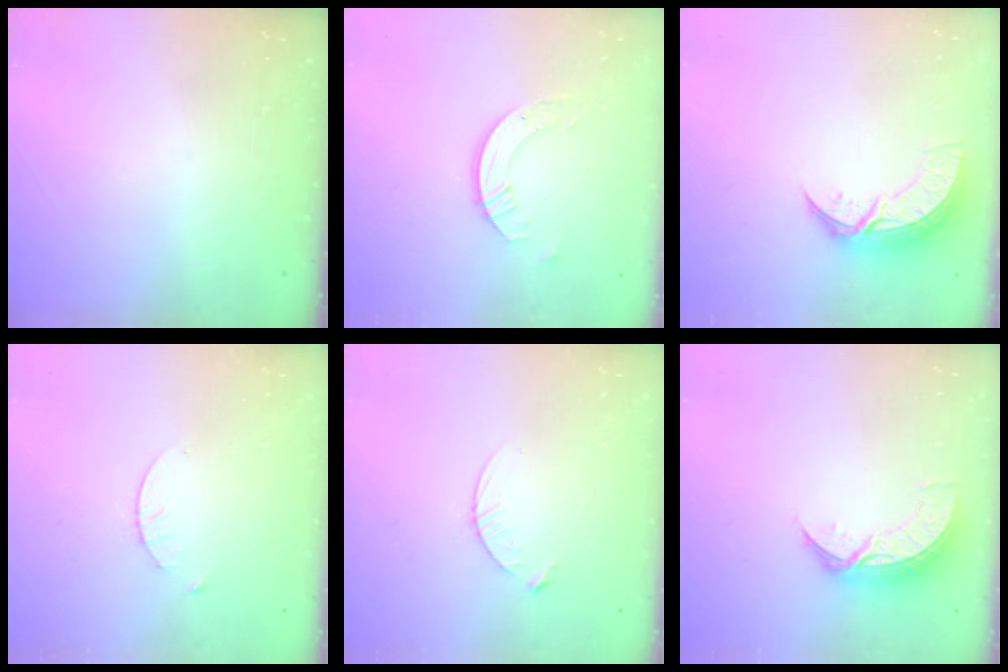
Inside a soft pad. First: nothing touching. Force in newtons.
{"total": 6.5, "press": 6.4, "slide": 0.7}
{"total": 7.9, "press": 7.9, "slide": 0.6}
{"total": 1.7, "press": 1.6, "slide": 0.2}
{"total": 3.7, "press": 3.7, "slide": 0.4}
{"total": 8.4, "press": 8.4, "slide": 0.2}